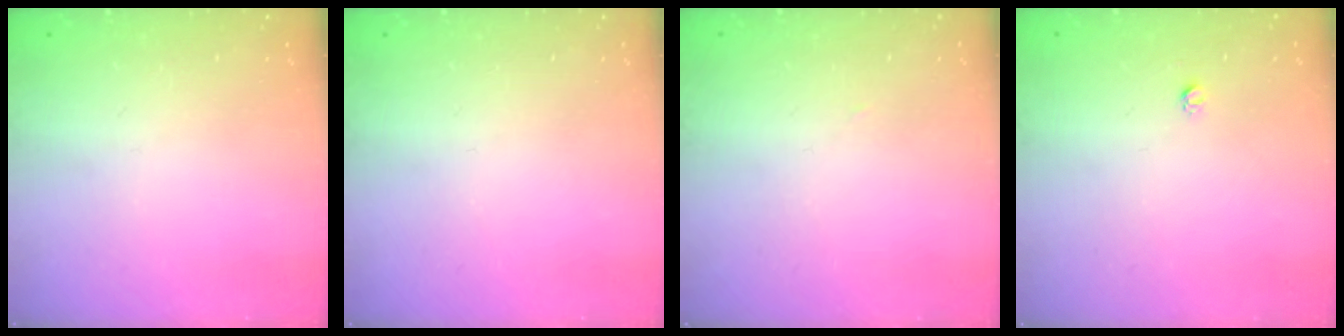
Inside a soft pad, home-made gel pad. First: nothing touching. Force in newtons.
{"total": 0.0}
{"total": 1.1, "press": 1.1, "slide": 0.1}
{"total": 3.1, "press": 3.1, "slide": 0.3}